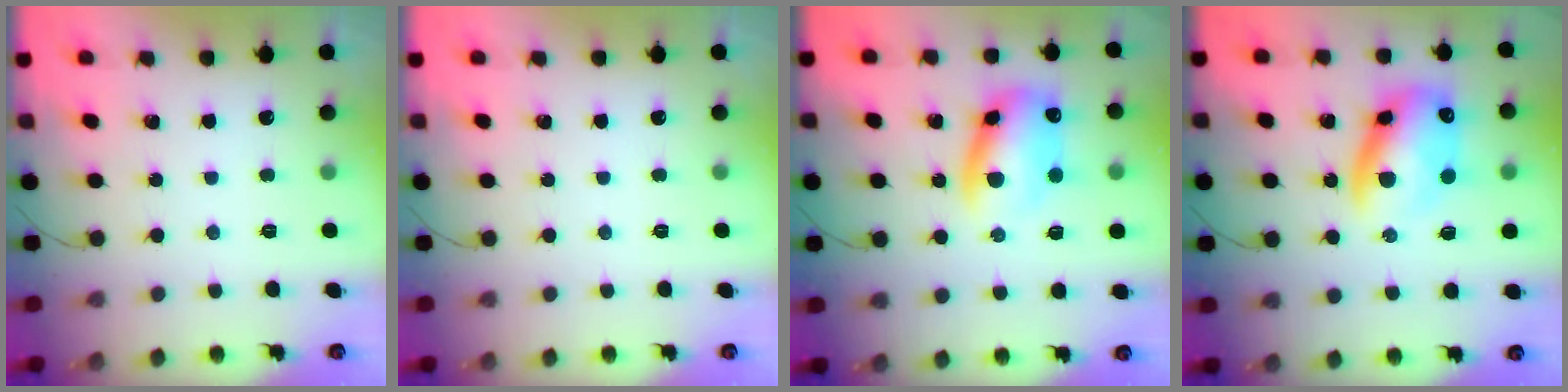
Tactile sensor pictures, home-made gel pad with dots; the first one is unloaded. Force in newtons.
{"total": 0.0}
{"total": 13.2, "press": 13.0, "slide": 2.3}
{"total": 13.9, "press": 13.5, "slide": 3.1}